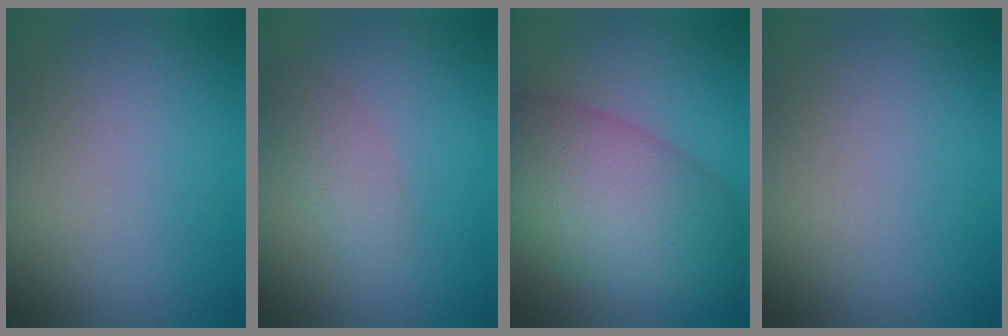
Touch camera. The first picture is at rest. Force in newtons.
{"total": 2.2, "press": 2.2, "slide": 0.1}
{"total": 10.5, "press": 10.5, "slide": 0.4}
{"total": 0.0}